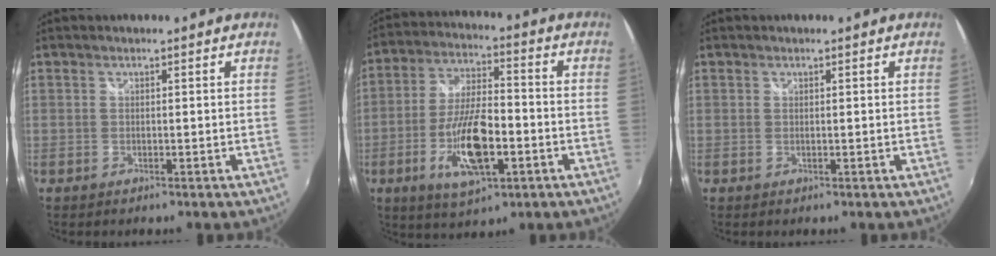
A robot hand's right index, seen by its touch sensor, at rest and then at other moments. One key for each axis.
{"total": 14.0, "fx": -4.9, "fy": 5.2, "fz": 12.1, "tx": -0.247, "ty": -0.009, "tz": -0.087}
{"total": 0.0}